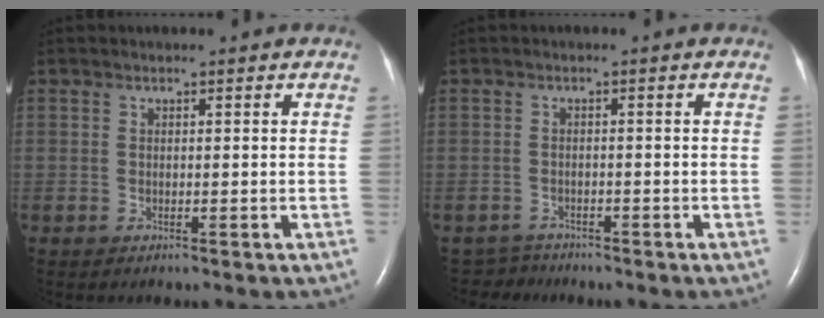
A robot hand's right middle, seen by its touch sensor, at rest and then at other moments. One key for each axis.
{"total": 2.2, "fx": -1.8, "fy": 0.5, "fz": -1.2, "tx": 0.025, "ty": -0.004, "tz": -0.032}